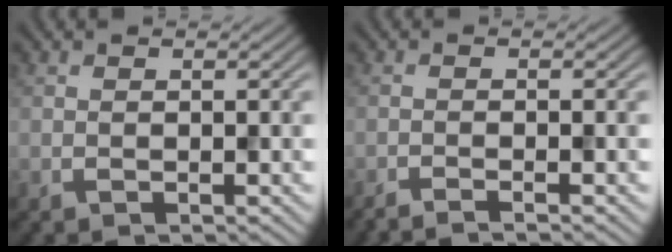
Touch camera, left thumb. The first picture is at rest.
{"total": 2.3, "force": [-1.6, 0.5, 1.6], "torque": [-0.008, 0.000, -0.039]}